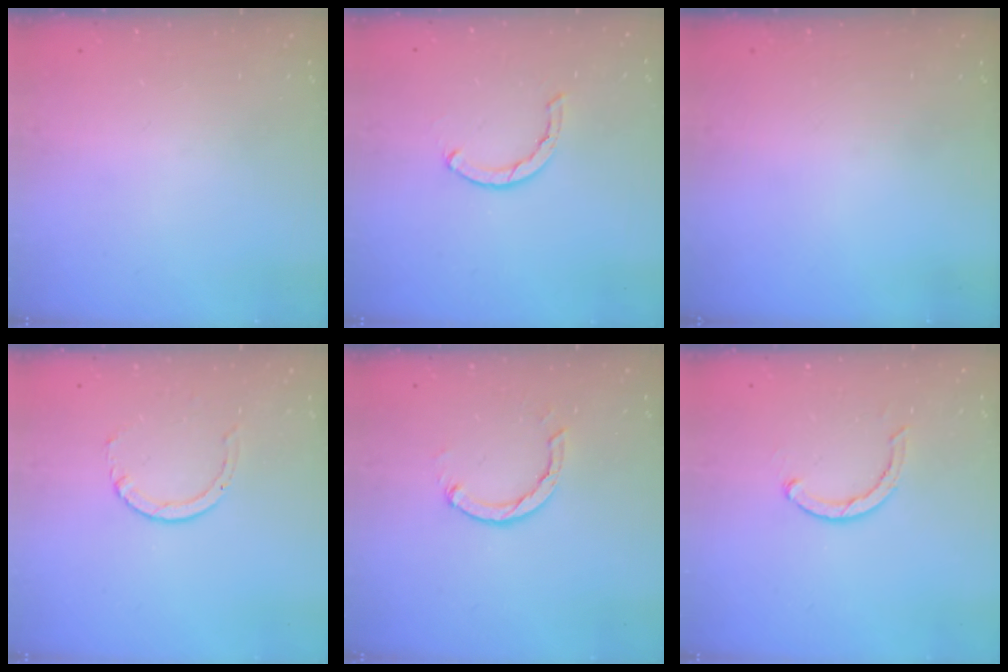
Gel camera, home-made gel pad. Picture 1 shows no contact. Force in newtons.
{"total": 2.1, "press": 2.1, "slide": 0.2}
{"total": 0.0}
{"total": 2.9, "press": 2.9, "slide": 0.4}
{"total": 3.4, "press": 3.4, "slide": 0.4}
{"total": 2.6, "press": 2.5, "slide": 0.4}